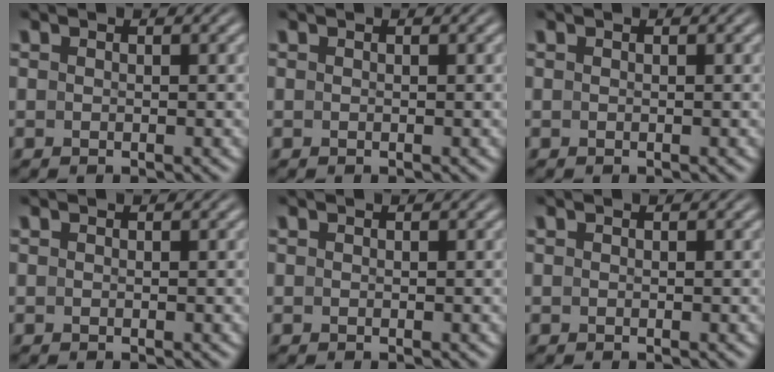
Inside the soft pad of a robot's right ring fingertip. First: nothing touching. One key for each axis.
{"total": 0.0}
{"total": 0.0}
{"total": 0.0}
{"total": 0.0}
{"total": 0.0}